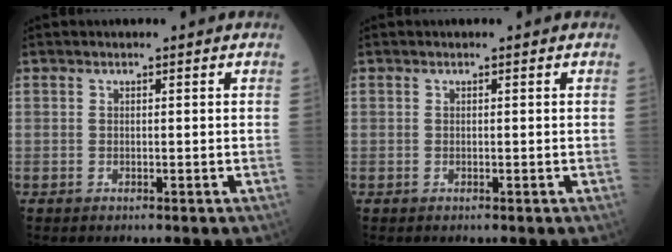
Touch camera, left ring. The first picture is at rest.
{"total": 0.0}